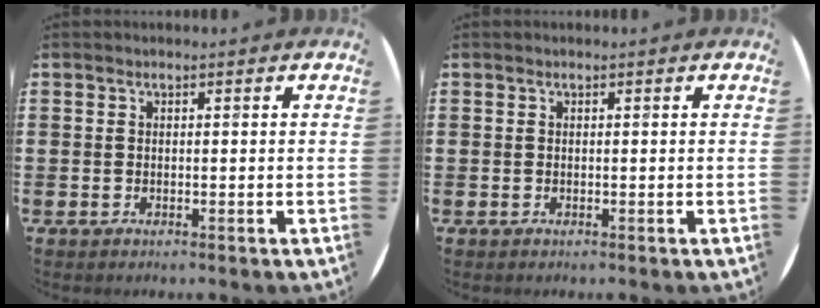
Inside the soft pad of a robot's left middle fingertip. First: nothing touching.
{"total": 0.0}